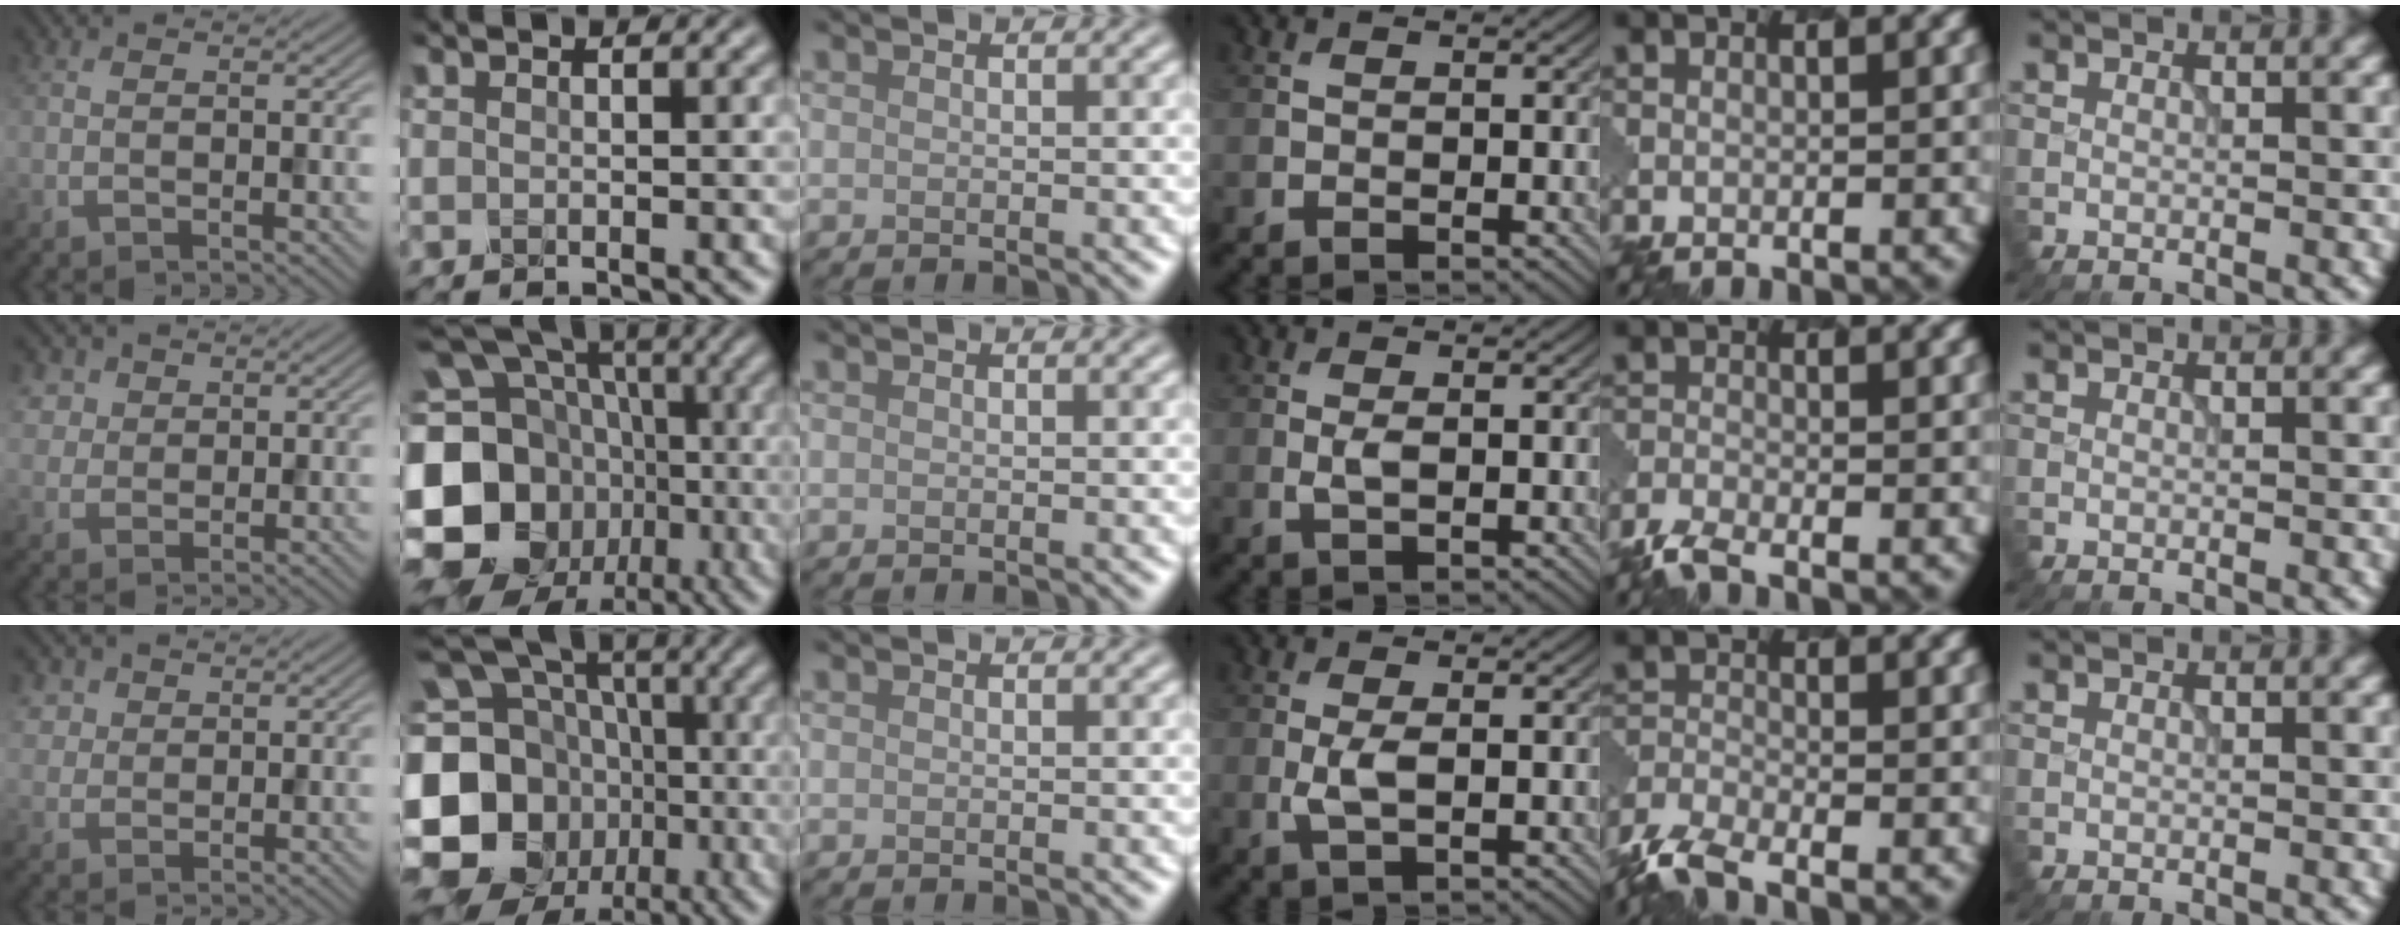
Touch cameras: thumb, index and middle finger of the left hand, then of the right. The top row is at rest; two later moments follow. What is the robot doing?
{"motion": "extract", "object": "pen bag"}